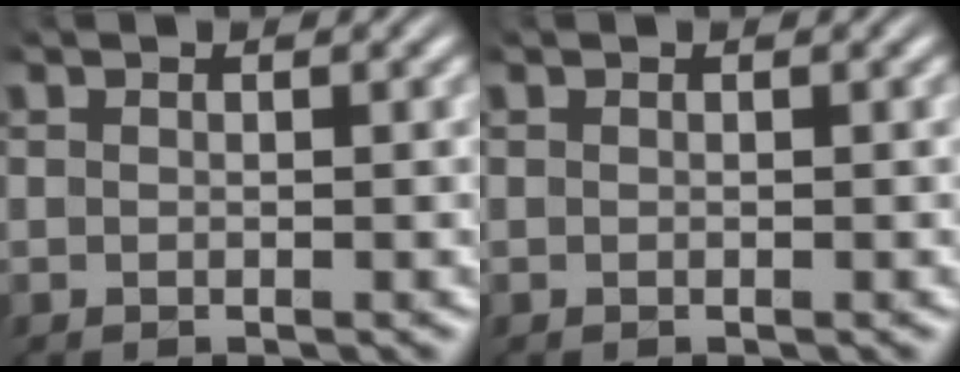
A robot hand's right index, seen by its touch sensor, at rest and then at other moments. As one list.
[{"total": 0.0}]